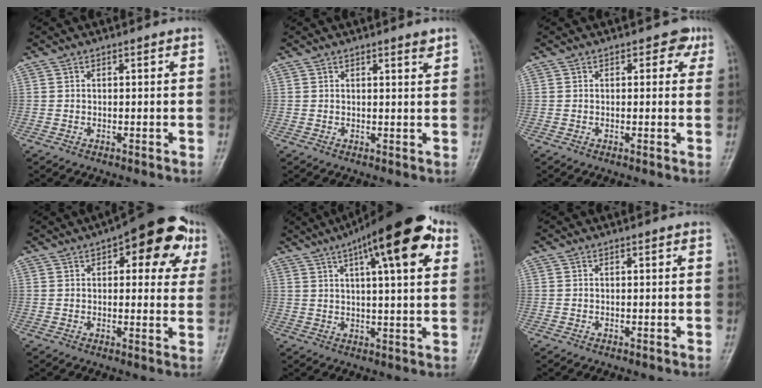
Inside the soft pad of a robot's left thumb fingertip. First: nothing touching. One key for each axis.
{"total": 1.8, "fx": 1.3, "fy": 0.2, "fz": 1.2, "tx": -0.016, "ty": -0.009, "tz": 0.020}
{"total": 2.8, "fx": 1.2, "fy": 1.9, "fz": 1.6, "tx": 0.008, "ty": 0.000, "tz": 0.008}
{"total": 15.3, "fx": 6.6, "fy": 7.1, "fz": 11.8, "tx": -0.100, "ty": 0.001, "tz": 0.074}
{"total": 18.2, "fx": 8.4, "fy": 5.2, "fz": 15.3, "tx": -0.207, "ty": 0.001, "tz": 0.119}
{"total": 0.0}